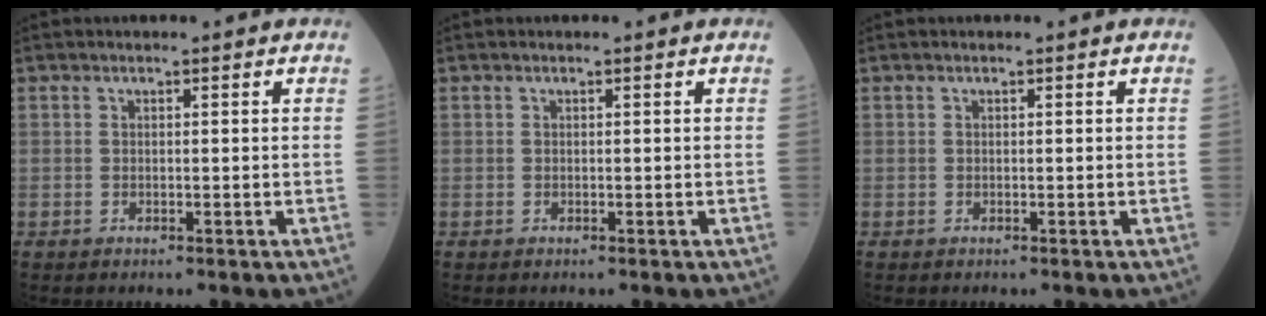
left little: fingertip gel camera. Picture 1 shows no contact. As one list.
[{"total": 0.0}, {"total": 0.0}]